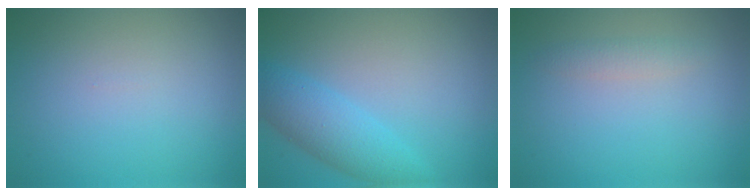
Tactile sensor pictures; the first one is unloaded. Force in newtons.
{"total": 3.9, "press": 3.9, "slide": 0.1}
{"total": 1.2, "press": 1.2, "slide": 0.0}